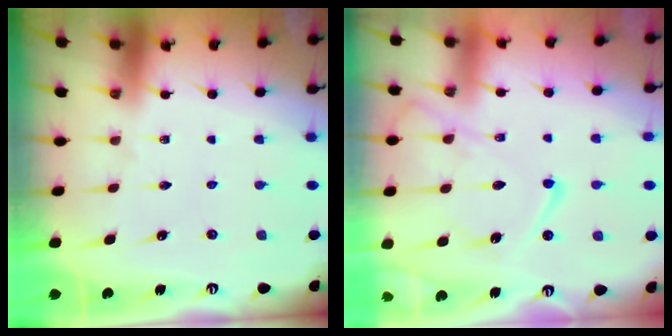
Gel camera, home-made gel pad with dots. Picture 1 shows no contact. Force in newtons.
{"total": 12.5, "press": 12.5, "slide": 1.5}